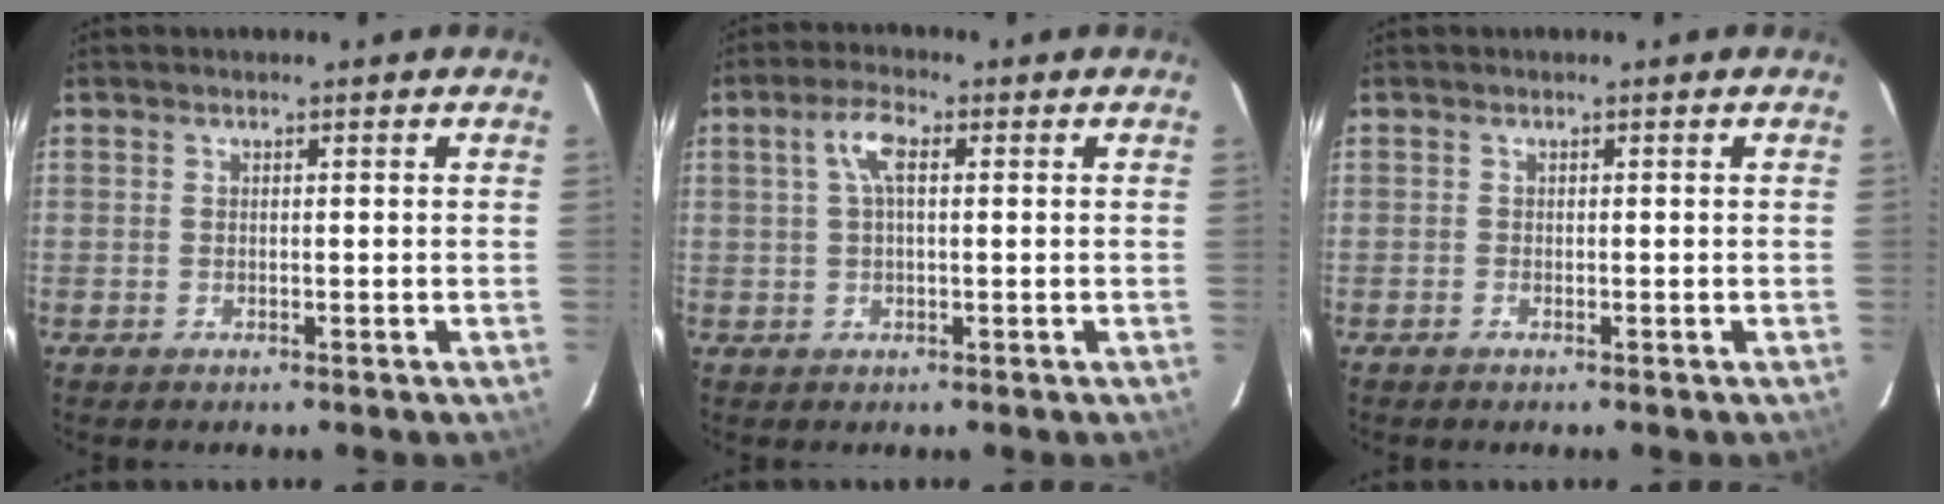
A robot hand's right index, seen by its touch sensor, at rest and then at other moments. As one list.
[{"total": 4.6, "force": [1.2, 1.7, 4.1], "torque": [-0.081, 0.013, 0.022]}, {"total": 0.0}]